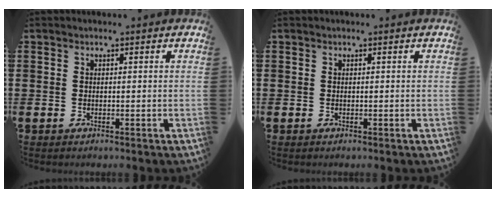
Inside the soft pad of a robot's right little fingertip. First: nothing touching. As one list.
[{"total": 0.0}]